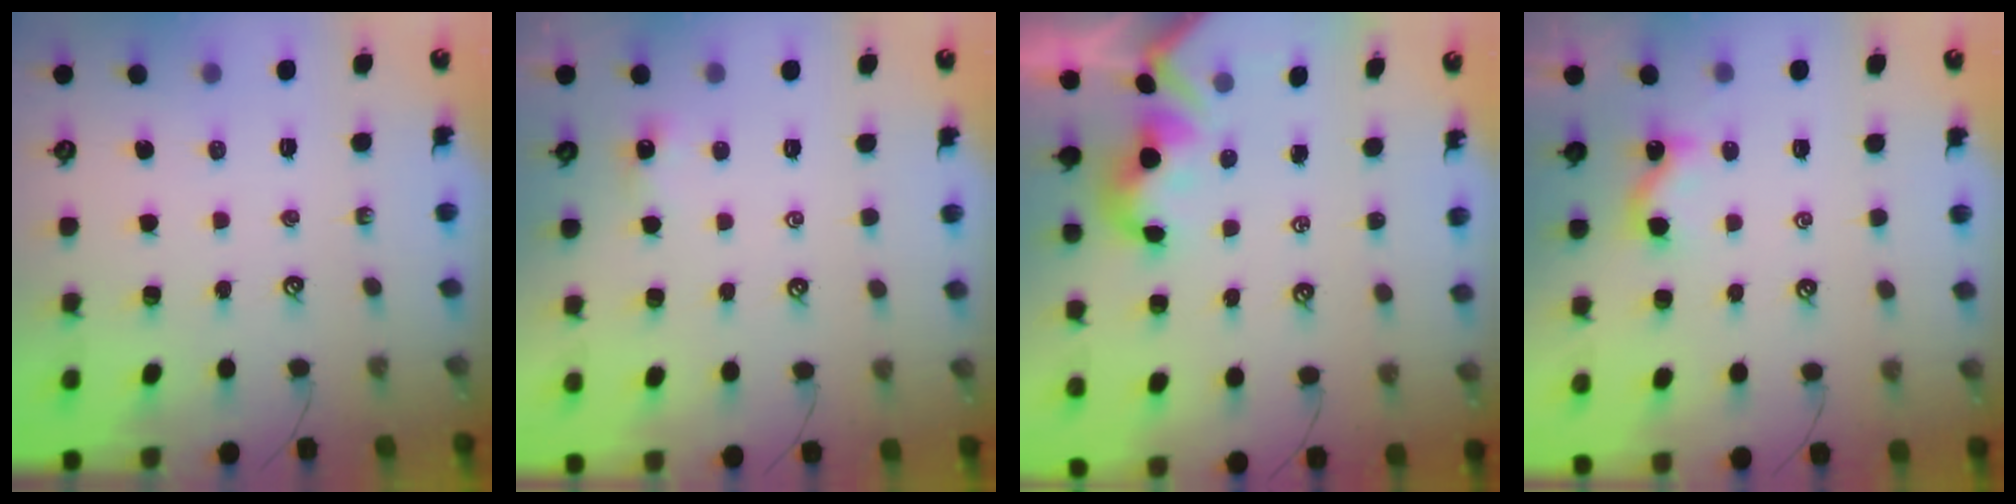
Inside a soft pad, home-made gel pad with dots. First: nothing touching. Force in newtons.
{"total": 2.3, "press": 2.3, "slide": 0.2}
{"total": 2.2, "press": 2.1, "slide": 0.5}
{"total": 1.1, "press": 1.0, "slide": 0.4}